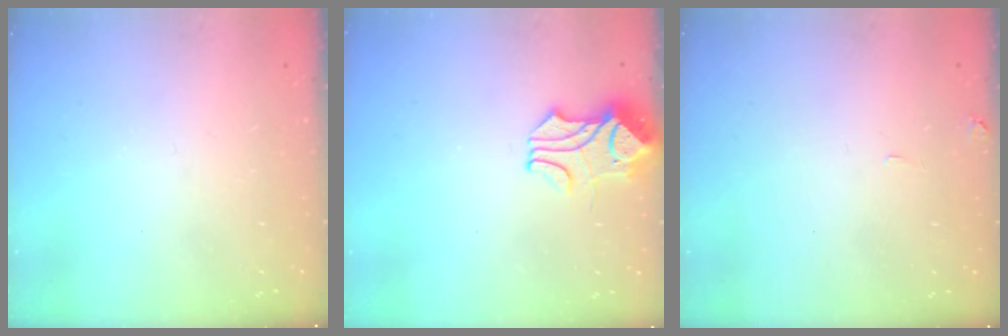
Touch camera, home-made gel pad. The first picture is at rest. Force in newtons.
{"total": 2.0, "press": 1.7, "slide": 1.0}
{"total": 2.6, "press": 2.5, "slide": 0.5}